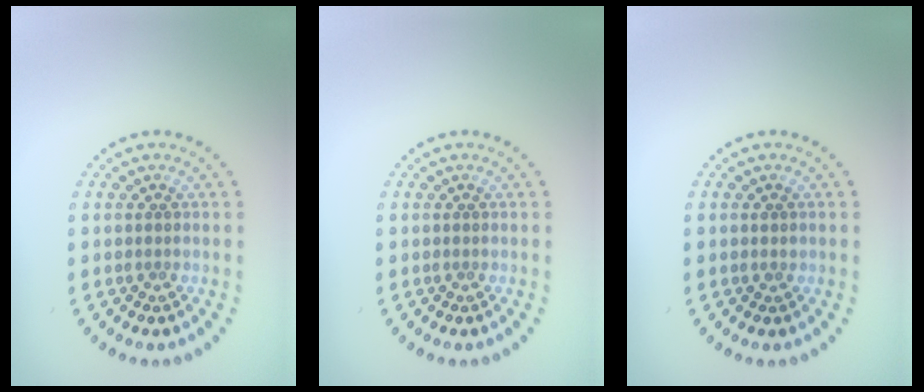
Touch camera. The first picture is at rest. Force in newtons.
{"total": 0.0}
{"total": 0.8, "press": 0.8, "slide": 0.0}